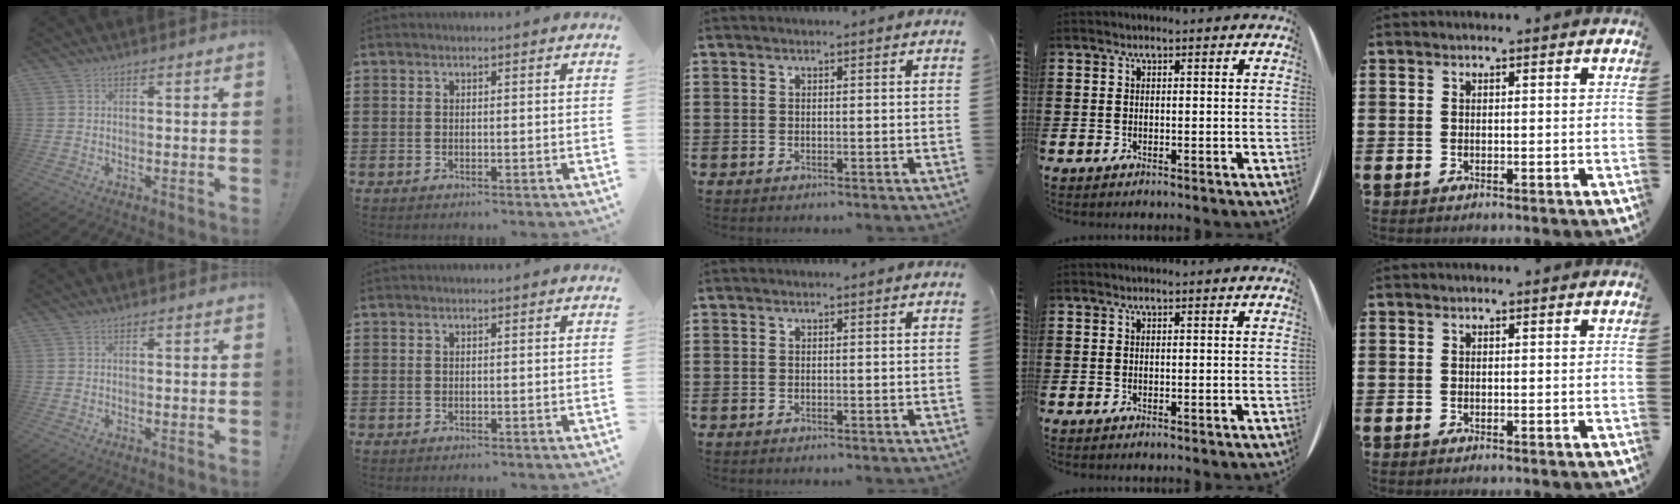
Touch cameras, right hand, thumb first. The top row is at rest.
{}